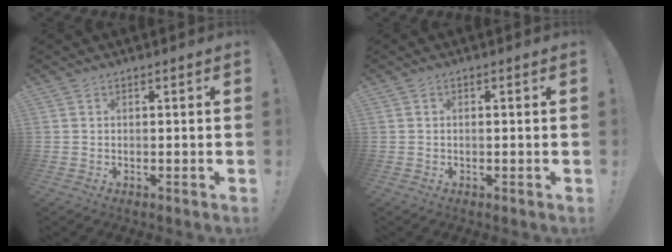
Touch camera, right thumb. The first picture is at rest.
{"total": 0.6, "force": [-0.3, 0.0, 0.5], "torque": [-0.011, 0.000, -0.004]}